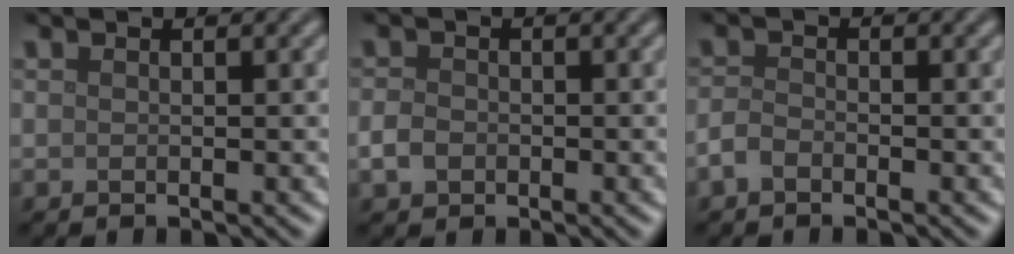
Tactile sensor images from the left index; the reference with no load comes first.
{"total": 1.7, "force": [-0.6, 1.4, 0.9], "torque": [-0.016, -0.002, -0.016]}
{"total": 1.4, "force": [-0.9, 0.7, 0.7], "torque": [-0.015, 0.002, -0.023]}